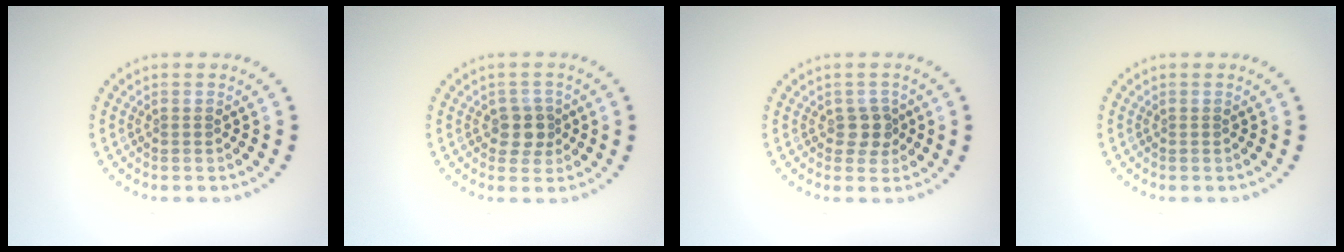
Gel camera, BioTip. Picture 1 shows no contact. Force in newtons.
{"total": 2.2, "press": 2.0, "slide": 1.0}
{"total": 1.6, "press": 1.5, "slide": 0.8}
{"total": 0.0}